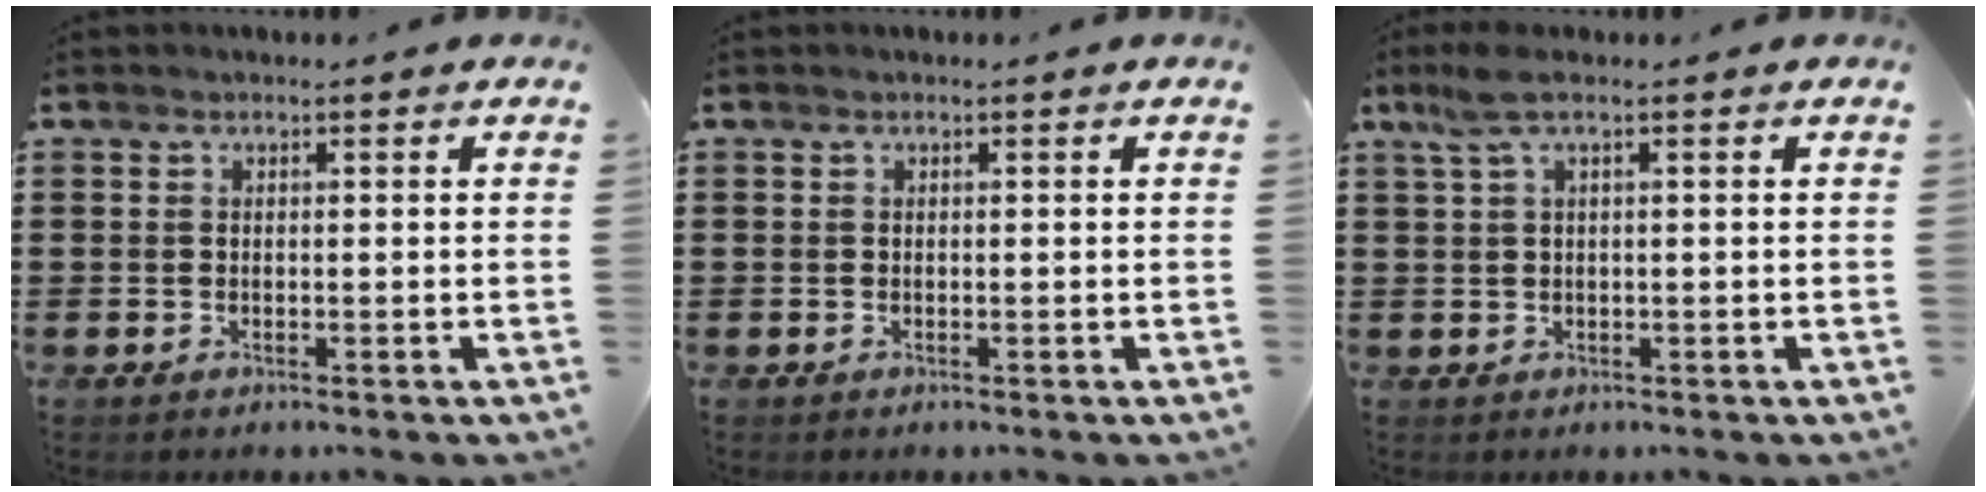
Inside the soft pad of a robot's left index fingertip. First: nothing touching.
{"total": 0.0}
{"total": 2.8, "force": [1.0, 0.4, 2.6], "torque": [-0.067, -0.004, 0.013]}